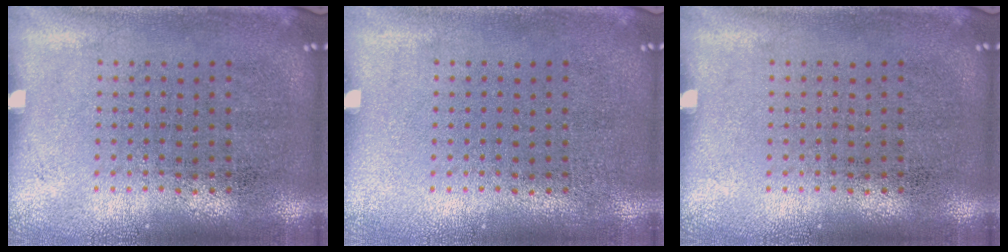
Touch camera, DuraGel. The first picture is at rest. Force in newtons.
{"total": 0.0}
{"total": 0.0}